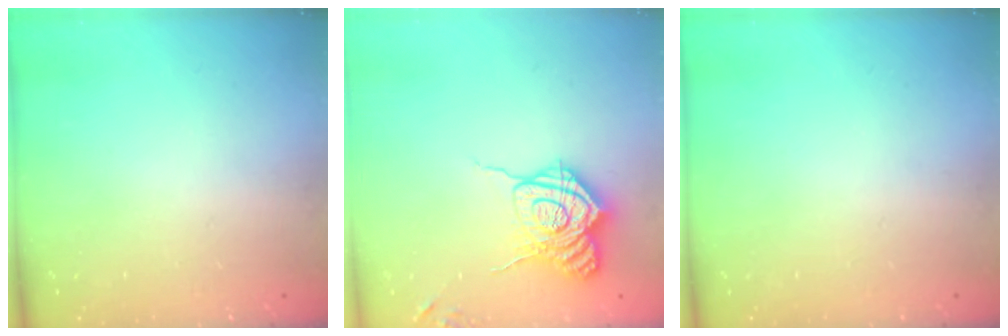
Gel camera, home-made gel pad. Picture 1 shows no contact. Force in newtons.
{"total": 16.7, "press": 16.7, "slide": 0.6}
{"total": 0.0}